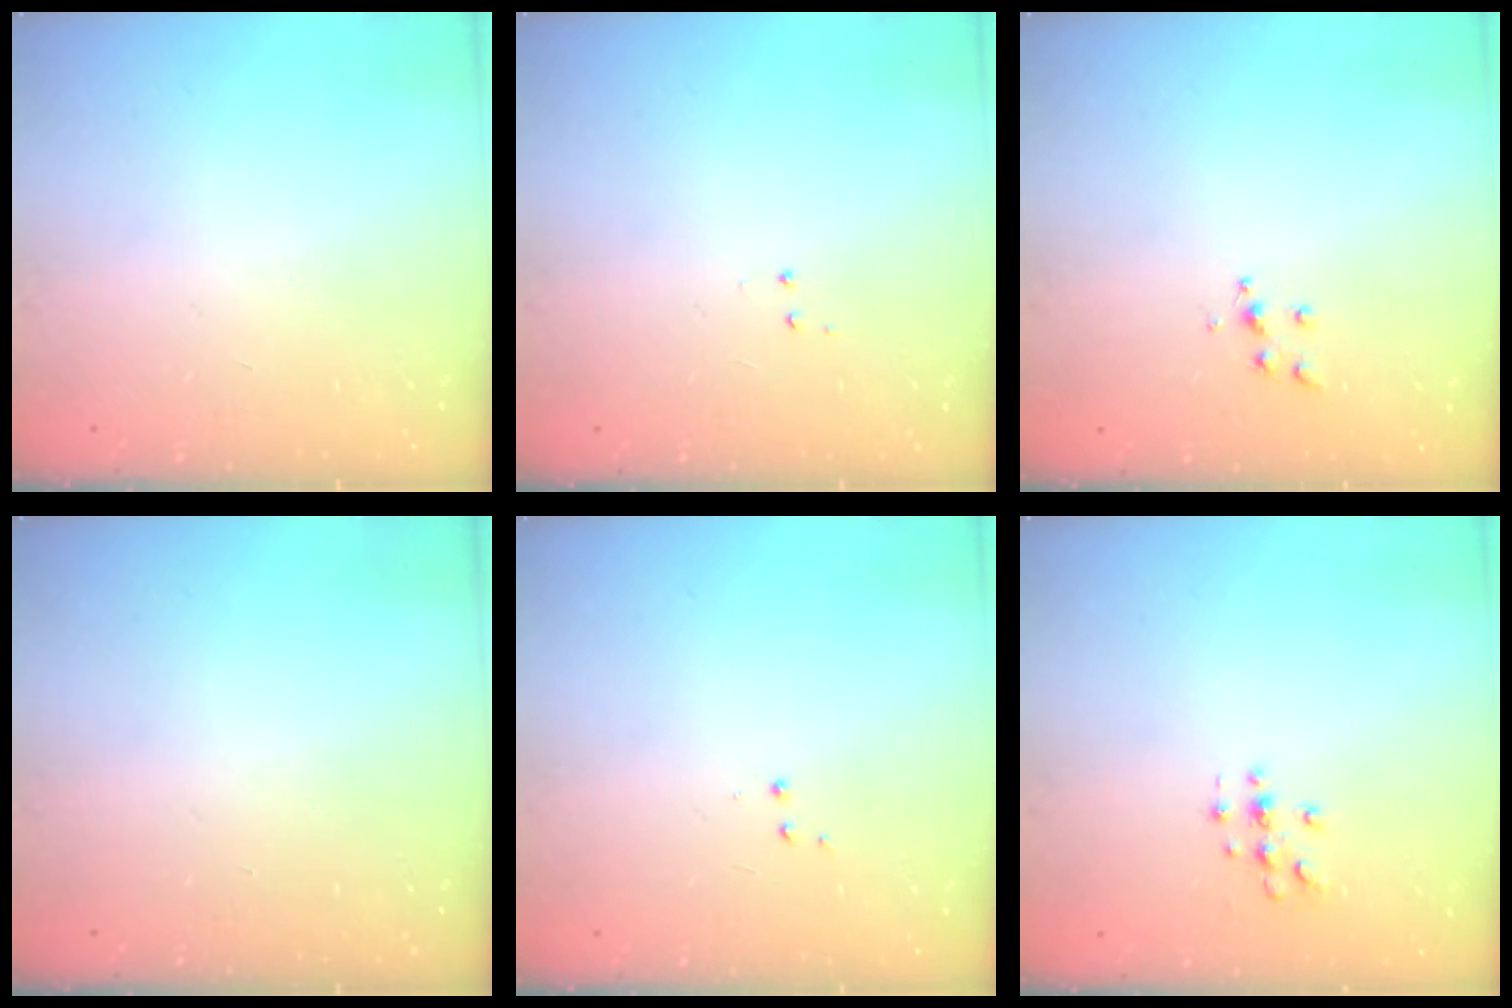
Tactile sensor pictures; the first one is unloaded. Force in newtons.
{"total": 4.0, "press": 4.0, "slide": 0.4}
{"total": 6.1, "press": 6.1, "slide": 0.5}
{"total": 0.6, "press": 0.0, "slide": 0.6}
{"total": 2.9, "press": 2.8, "slide": 0.7}
{"total": 3.0, "press": 3.0, "slide": 0.3}